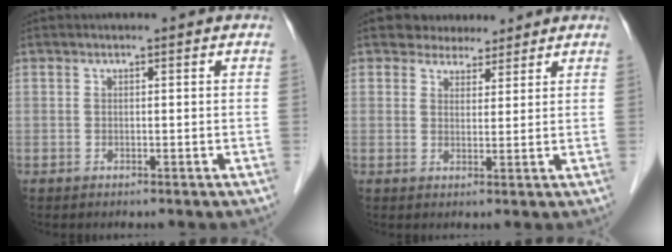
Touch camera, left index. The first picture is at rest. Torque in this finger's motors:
{"motor_torque": [0.43, -0.50, 0.06, 0.01]}